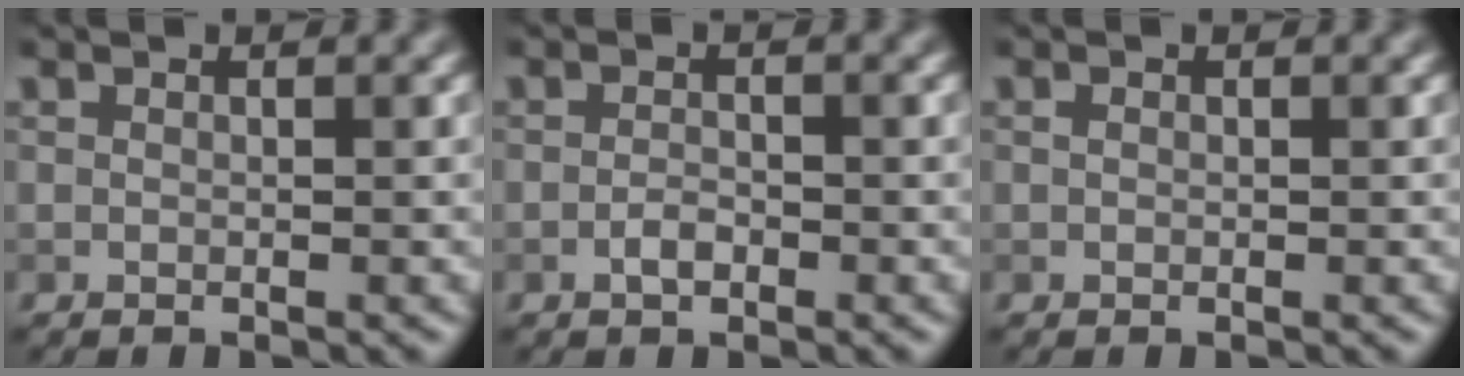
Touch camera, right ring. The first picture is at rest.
{"total": 1.3, "force": [-0.7, 0.6, 0.9], "torque": [-0.018, 0.001, -0.014]}
{"total": 0.0}